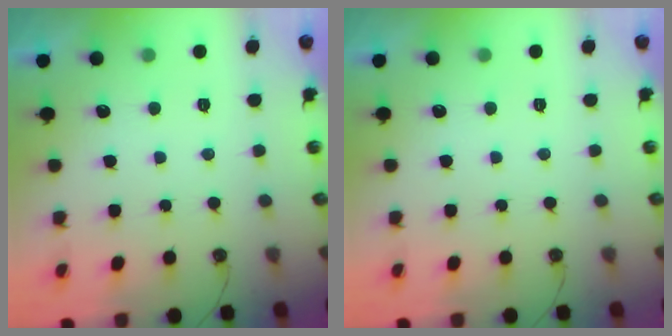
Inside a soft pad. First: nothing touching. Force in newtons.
{"total": 0.0}